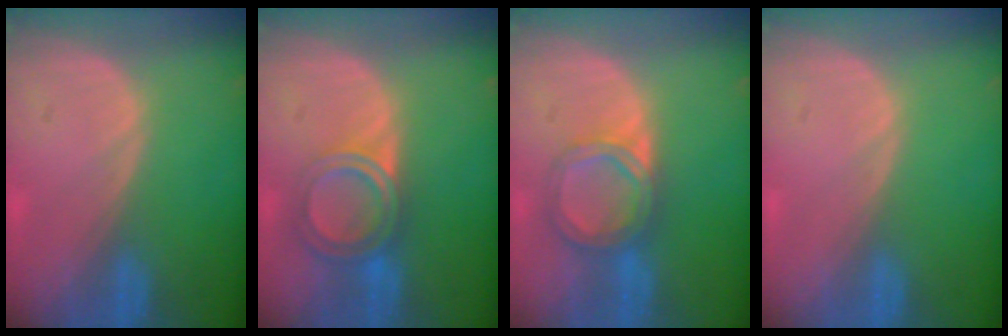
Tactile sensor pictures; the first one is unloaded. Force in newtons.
{"total": 6.3, "press": 5.4, "slide": 3.3}
{"total": 6.1, "press": 5.4, "slide": 3.0}
{"total": 0.0}